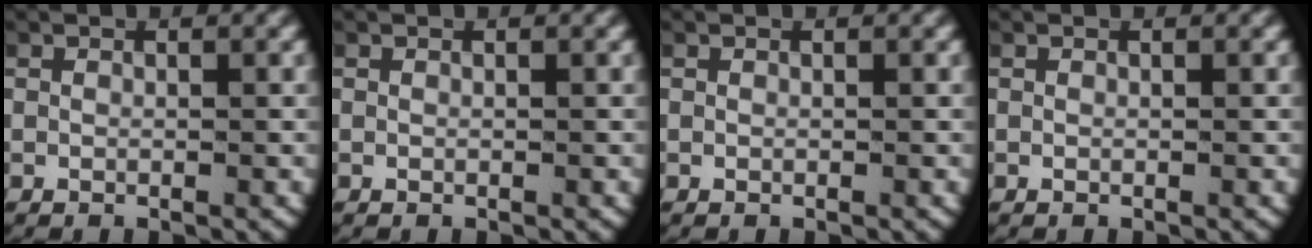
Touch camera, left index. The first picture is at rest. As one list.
[{"total": 0.0}, {"total": 0.0}, {"total": 0.0}]